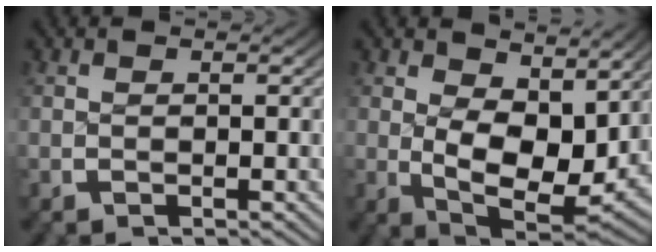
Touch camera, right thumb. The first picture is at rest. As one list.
[{"total": 7.9, "force": [0.6, 4.7, 6.4], "torque": [-0.135, -0.053, 0.029]}]